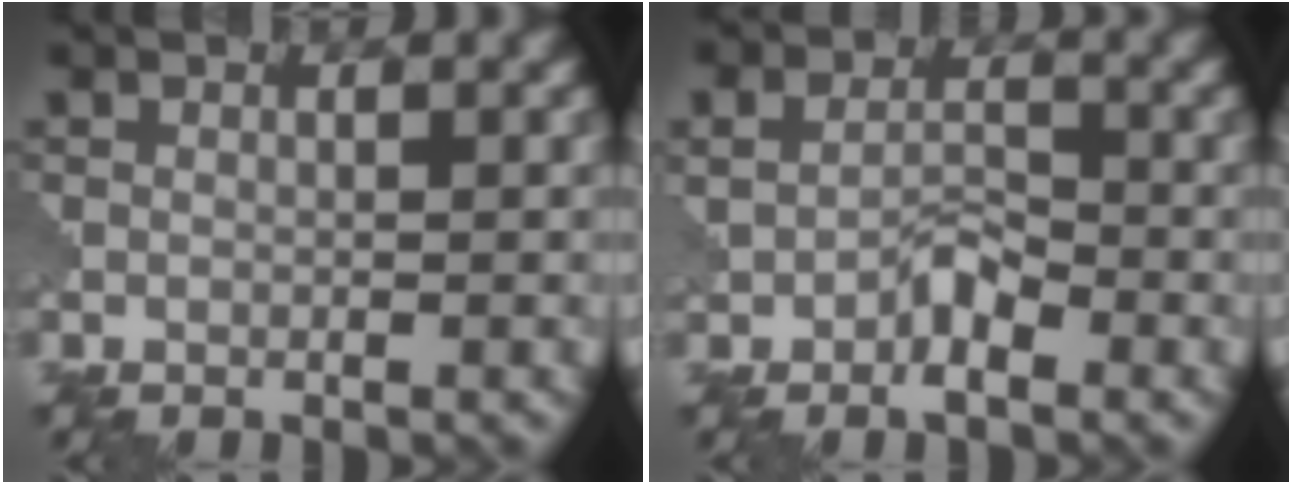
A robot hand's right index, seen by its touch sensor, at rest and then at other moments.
{"total": 2.7, "force": [-1.1, 1.8, 1.8], "torque": [-0.030, 0.005, -0.020]}